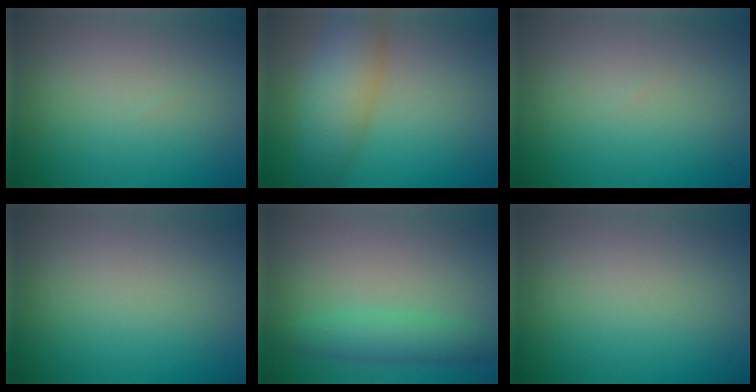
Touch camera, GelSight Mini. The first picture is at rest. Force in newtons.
{"total": 5.9, "press": 5.9, "slide": 0.1}
{"total": 0.0}
{"total": 0.0}
{"total": 2.8, "press": 2.8, "slide": 0.0}
{"total": 0.0}